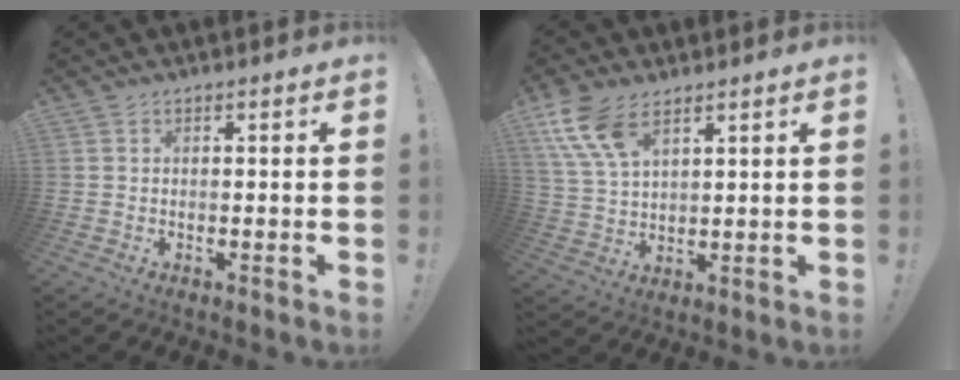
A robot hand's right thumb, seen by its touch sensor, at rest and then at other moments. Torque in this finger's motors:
{"motor_torque": [-0.21, 1.71, 1.00, 0.49, 0.07]}